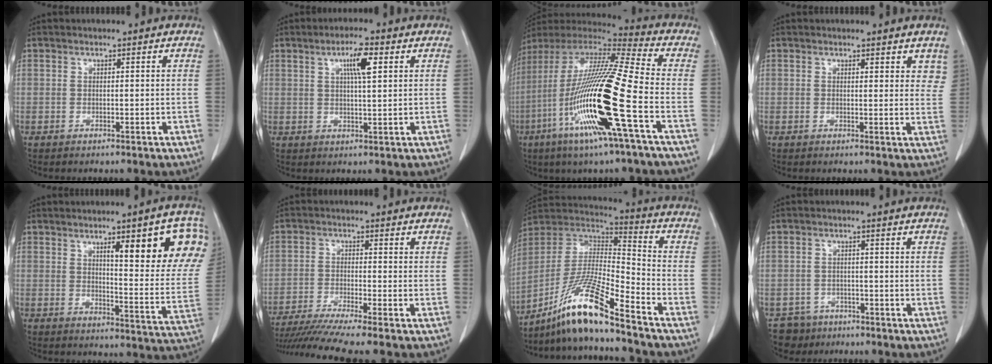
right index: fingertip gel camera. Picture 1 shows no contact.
{"total": 5.3, "force": [2.1, 0.7, 4.8], "torque": [-0.084, 0.003, 0.036]}
{"total": 22.8, "force": [-7.1, 0.4, 21.7], "torque": [-0.441, -0.032, -0.143]}
{"total": 4.3, "force": [3.5, 1.6, 2.0], "torque": [-0.007, -0.008, 0.034]}
{"total": 17.0, "force": [7.8, 2.7, 14.9], "torque": [-0.175, -0.010, 0.097]}
{"total": 10.2, "force": [-8.7, -1.8, 5.0], "torque": [-0.071, -0.022, -0.144]}
{"total": 14.9, "force": [-11.1, 0.0, 9.9], "torque": [-0.191, 0.005, -0.205]}
{"total": 4.6, "force": [-3.2, 3.3, -0.6], "torque": [0.017, 0.008, -0.052]}